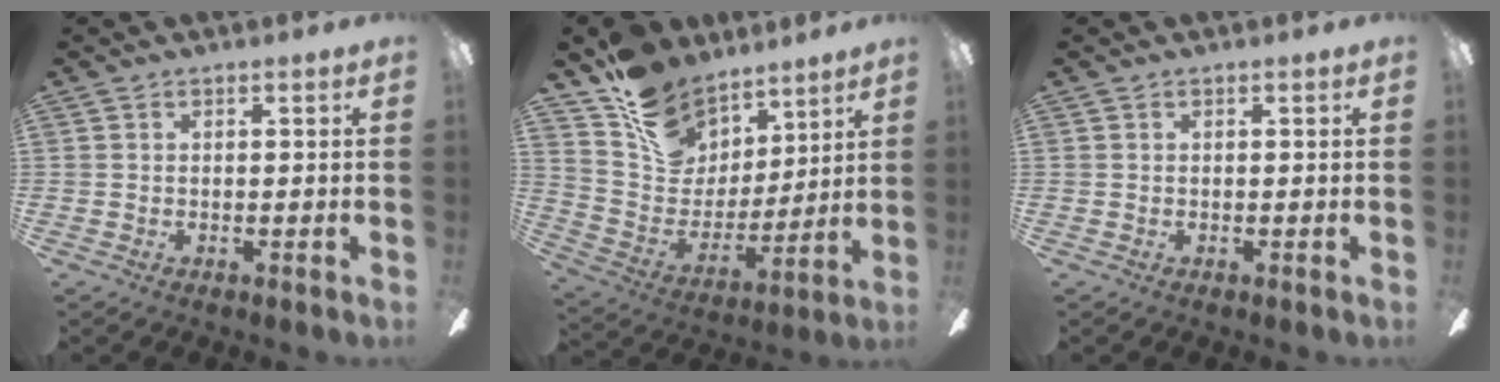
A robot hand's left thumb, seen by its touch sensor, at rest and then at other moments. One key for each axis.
{"total": 17.2, "fx": 11.8, "fy": 11.3, "fz": 5.3, "tx": -0.108, "ty": -0.079, "tz": 0.229}
{"total": 0.0}